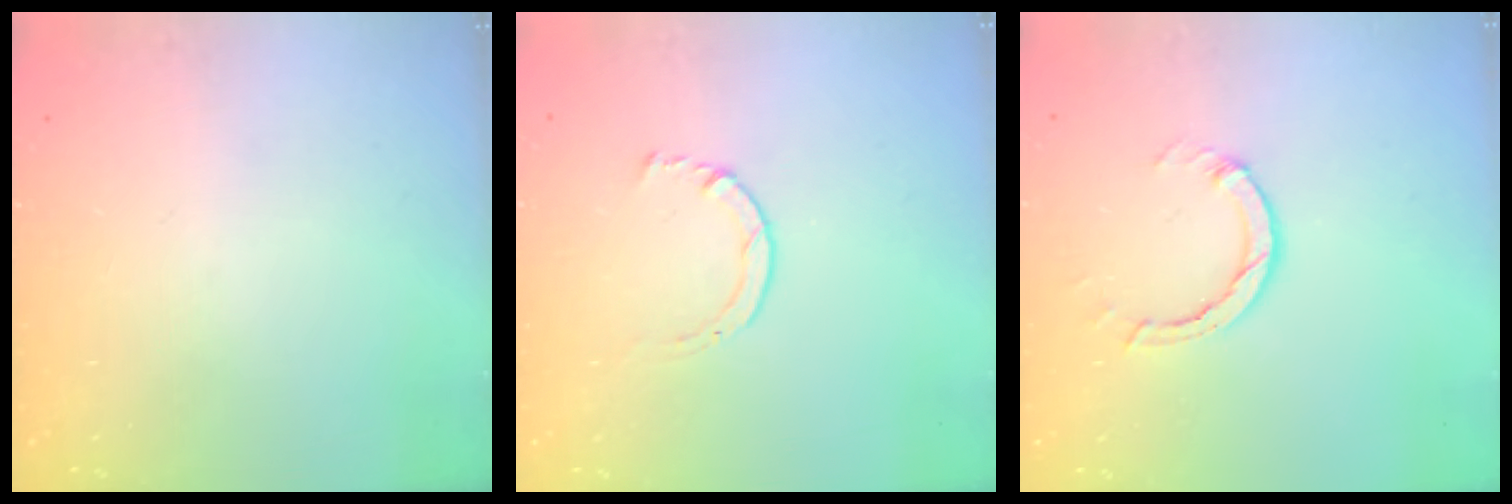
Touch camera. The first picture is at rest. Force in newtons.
{"total": 2.0, "press": 1.9, "slide": 0.3}
{"total": 2.7, "press": 2.7, "slide": 0.3}